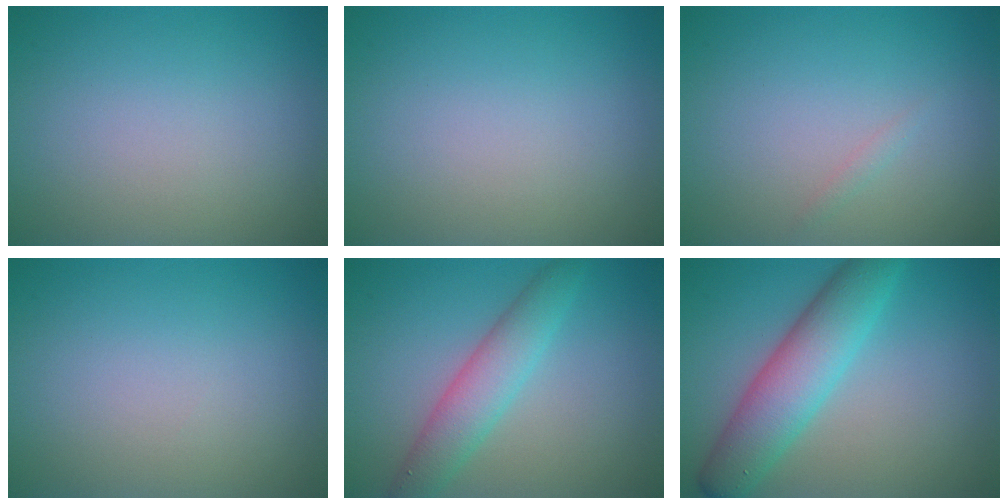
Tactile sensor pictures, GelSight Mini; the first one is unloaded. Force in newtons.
{"total": 0.0}
{"total": 0.6, "press": 0.5, "slide": 0.1}
{"total": 0.0}
{"total": 4.1, "press": 4.1, "slide": 0.0}
{"total": 6.3, "press": 6.2, "slide": 0.3}